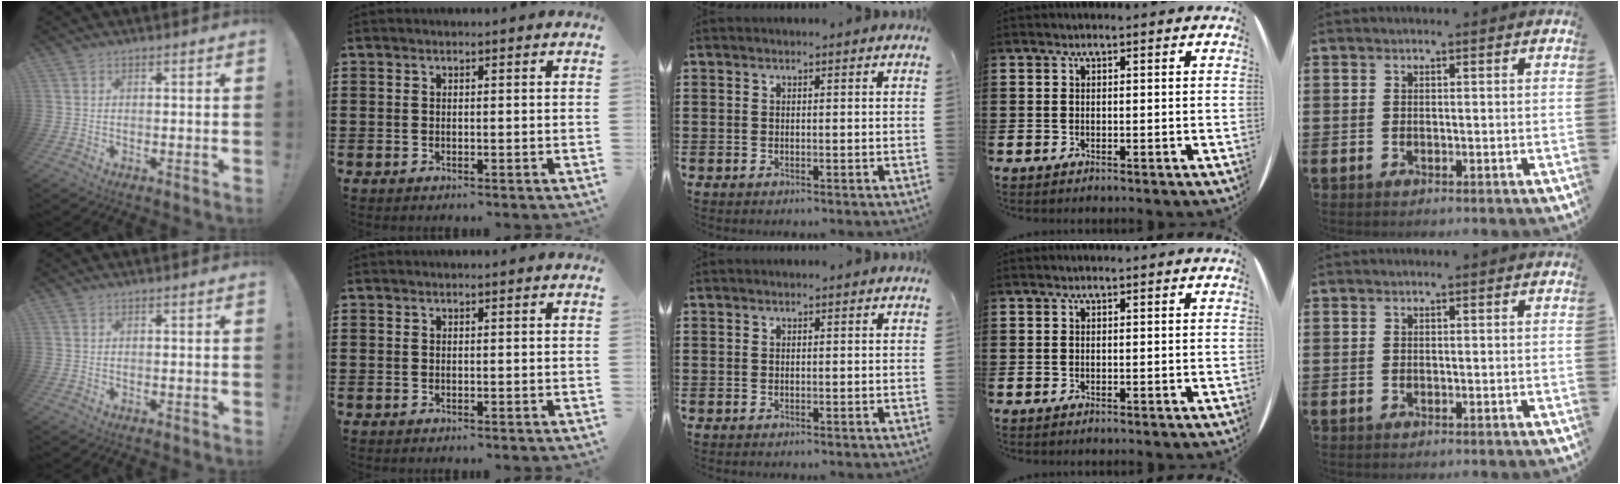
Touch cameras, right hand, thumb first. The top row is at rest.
{}